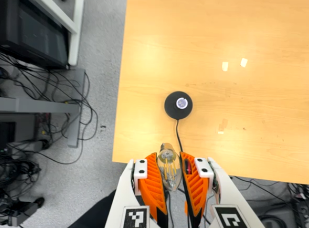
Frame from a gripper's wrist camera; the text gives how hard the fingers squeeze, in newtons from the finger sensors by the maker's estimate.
{"total": 20.1, "left": 24.1, "right": 16.1}